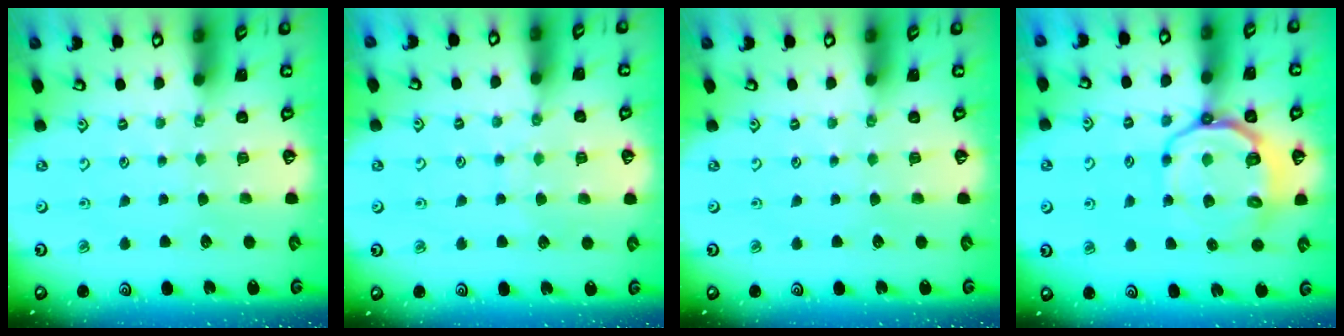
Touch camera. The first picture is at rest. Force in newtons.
{"total": 5.9, "press": 5.9, "slide": 0.6}
{"total": 0.0}
{"total": 12.1, "press": 11.7, "slide": 3.2}